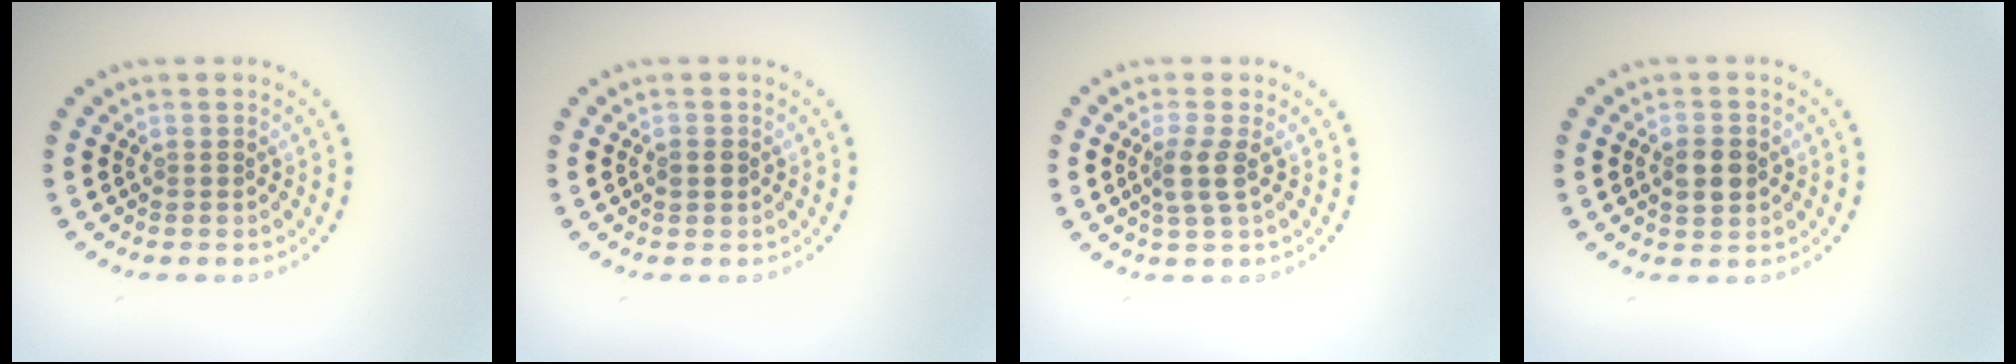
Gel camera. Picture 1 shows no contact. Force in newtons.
{"total": 1.2, "press": 1.2, "slide": 0.0}
{"total": 2.2, "press": 1.7, "slide": 1.3}
{"total": 2.9, "press": 2.9, "slide": 0.1}